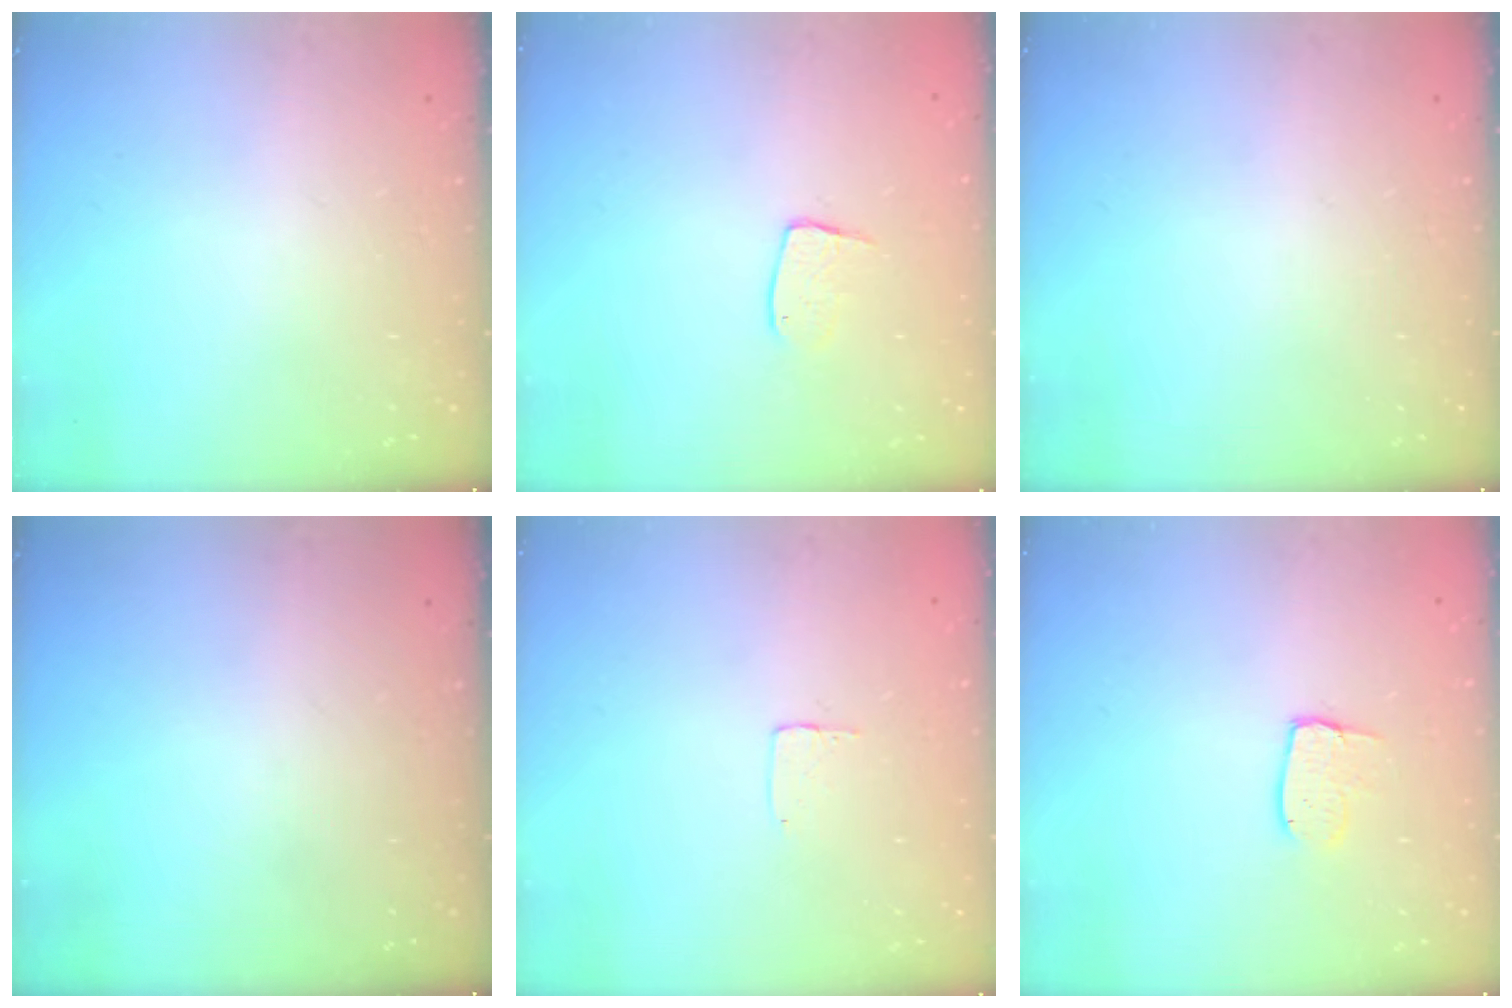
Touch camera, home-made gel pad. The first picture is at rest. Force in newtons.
{"total": 7.4, "press": 7.4, "slide": 0.4}
{"total": 0.0}
{"total": 0.0}
{"total": 3.5, "press": 3.5, "slide": 0.2}
{"total": 5.1, "press": 5.1, "slide": 0.4}